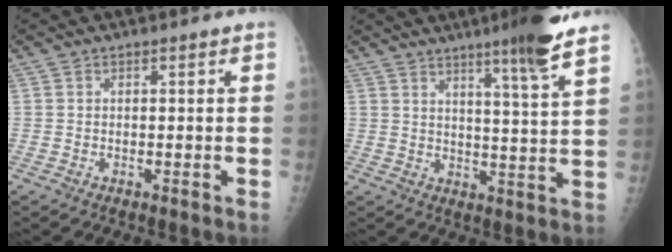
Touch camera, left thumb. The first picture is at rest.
{"total": 10.7, "force": [7.5, -0.3, 7.6], "torque": [-0.105, -0.045, 0.106]}